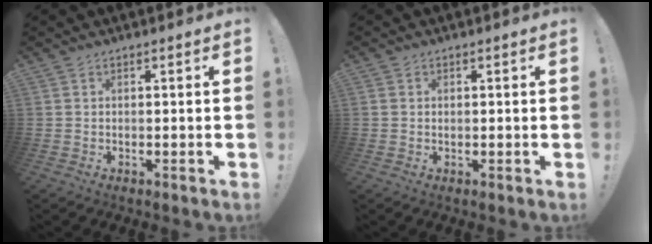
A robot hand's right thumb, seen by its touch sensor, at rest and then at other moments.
{"total": 0.6, "force": [0.4, 0.4, -0.2], "torque": [0.001, 0.003, 0.007]}